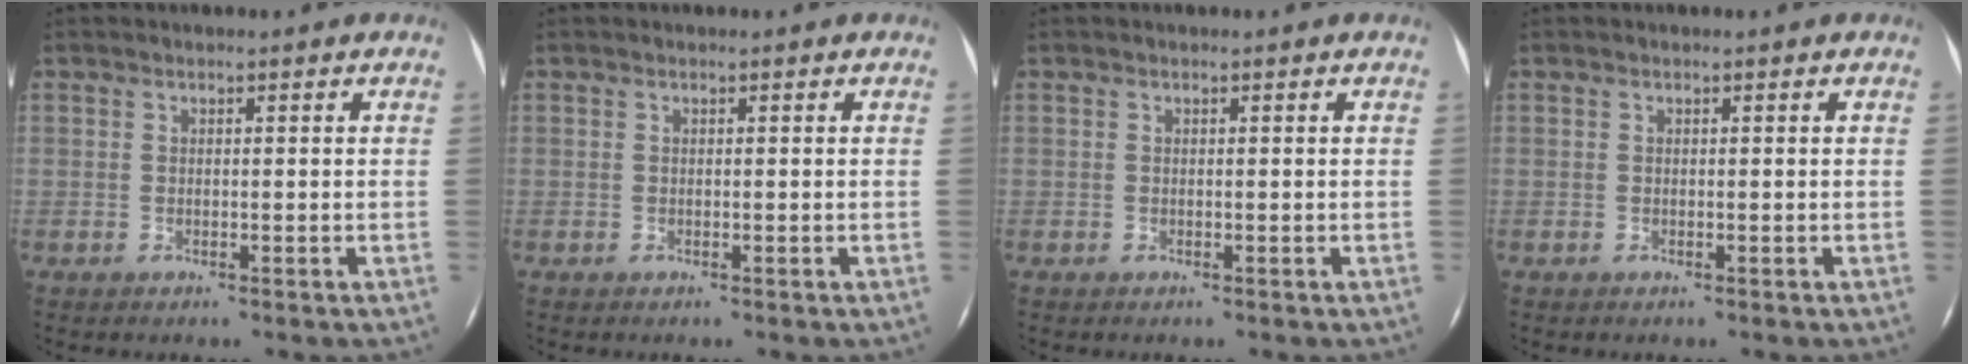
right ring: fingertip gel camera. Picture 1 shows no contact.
{"total": 0.0}
{"total": 0.0}
{"total": 0.0}